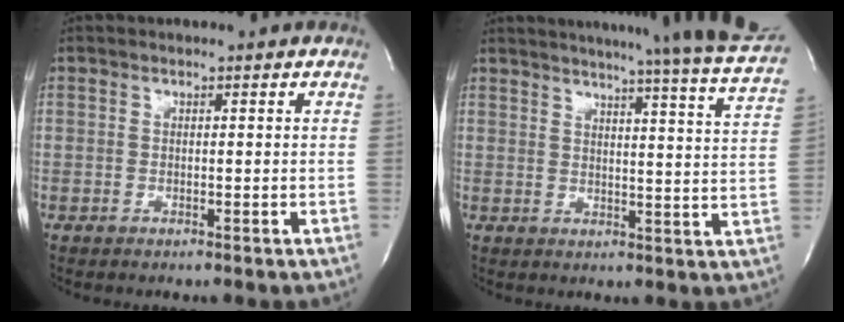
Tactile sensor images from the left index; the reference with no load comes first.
{"total": 23.7, "force": [21.7, -1.3, 9.4], "torque": [-0.140, -0.084, 0.252]}